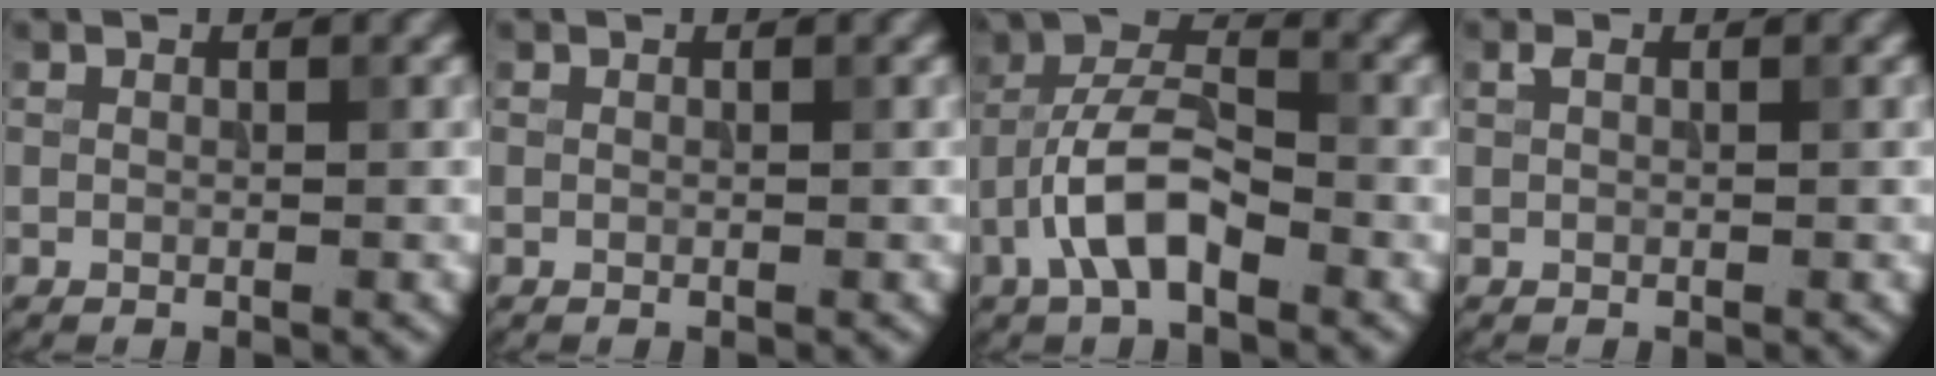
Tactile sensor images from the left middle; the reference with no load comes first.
{"total": 0.0}
{"total": 6.2, "force": [-2.8, 2.7, 4.8], "torque": [-0.087, 0.014, -0.057]}
{"total": 0.6, "force": [0.3, 0.3, 0.4], "torque": [-0.010, 0.003, 0.004]}